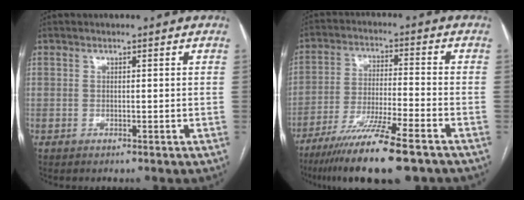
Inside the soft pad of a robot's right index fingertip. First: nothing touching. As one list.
[{"total": 14.8, "force": [-10.5, 0.9, 10.4], "torque": [-0.190, -0.041, -0.178]}]